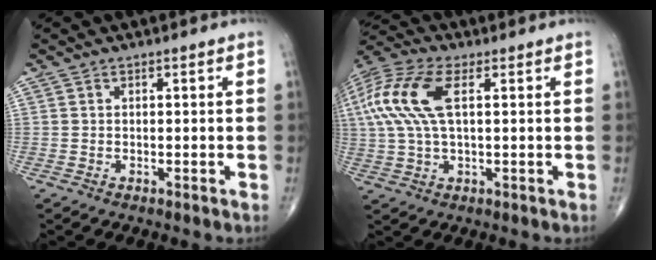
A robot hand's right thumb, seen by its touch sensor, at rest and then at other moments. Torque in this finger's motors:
{"motor_torque": [-0.48, 1.13, 0.70, -0.57, 0.47]}